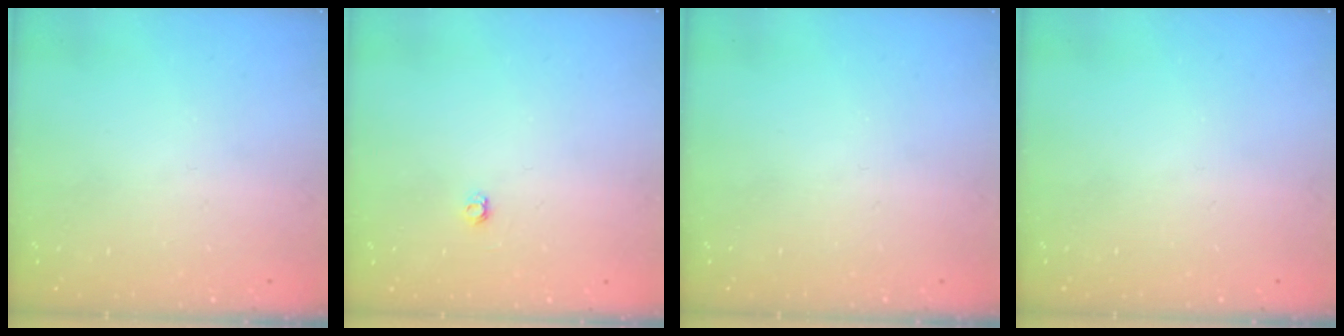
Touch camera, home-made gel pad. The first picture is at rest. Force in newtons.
{"total": 2.9, "press": 2.9, "slide": 0.3}
{"total": 0.0}
{"total": 0.0}